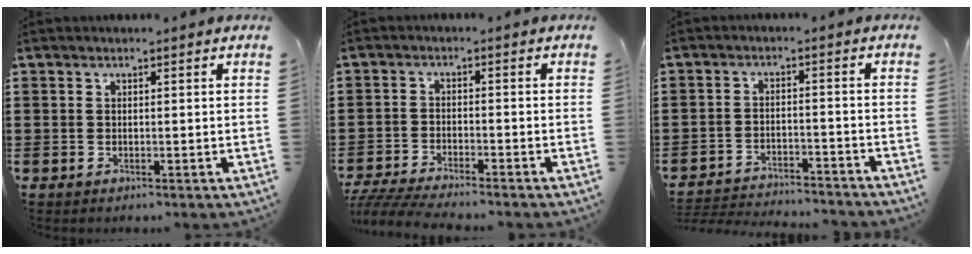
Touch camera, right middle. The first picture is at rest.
{"total": 4.3, "force": [-4.2, 0.0, 1.1], "torque": [-0.033, -0.012, -0.086]}
{"total": 3.7, "force": [-3.7, 0.3, 0.2], "torque": [-0.016, -0.001, -0.080]}